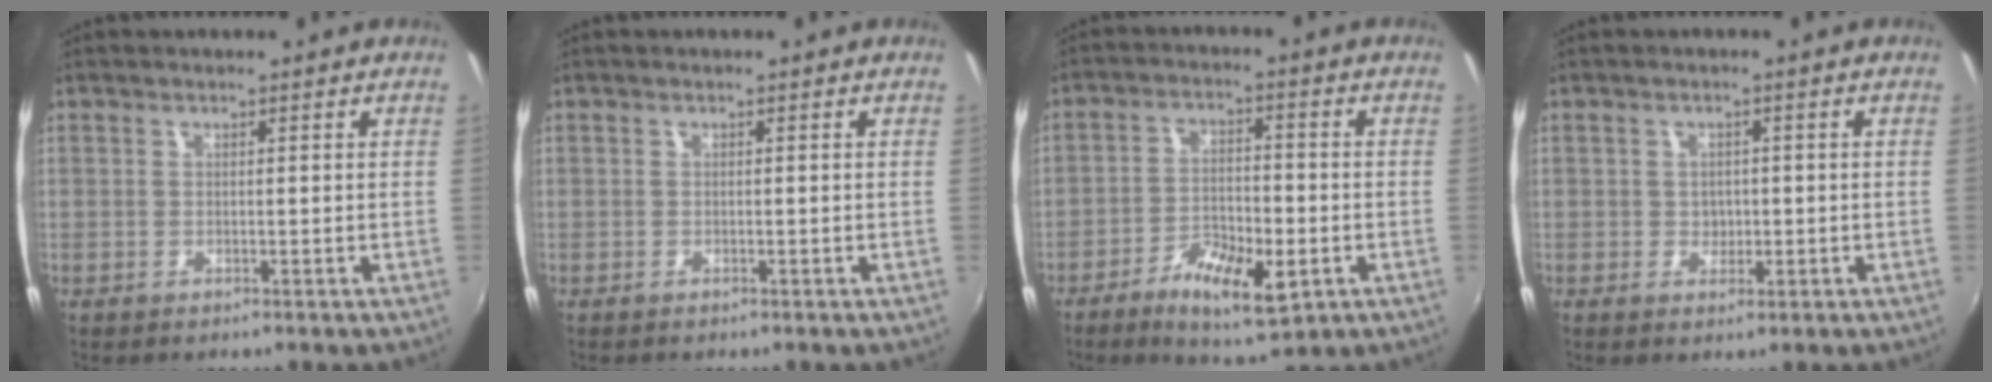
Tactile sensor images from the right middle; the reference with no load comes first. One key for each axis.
{"total": 0.0}
{"total": 10.3, "fx": -5.0, "fy": 3.7, "fz": 8.2, "tx": -0.165, "ty": -0.013, "tz": -0.083}
{"total": 2.3, "fx": -0.4, "fy": 2.1, "fz": 0.9, "tx": -0.012, "ty": 0.001, "tz": -0.005}